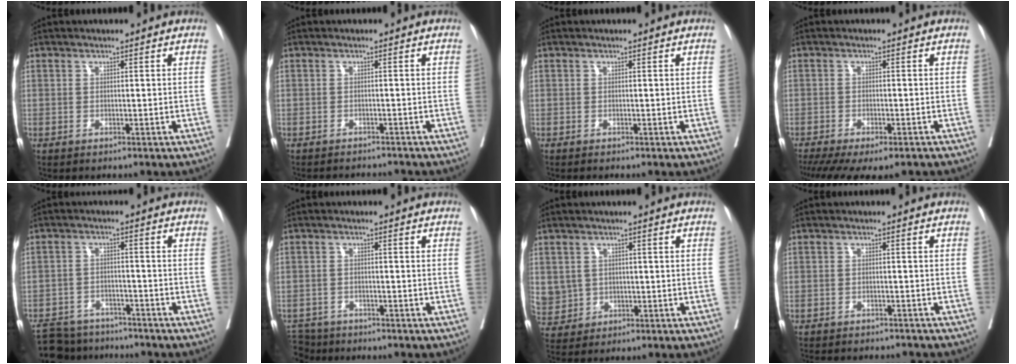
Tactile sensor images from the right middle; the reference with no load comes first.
{"total": 4.3, "force": [-4.2, 0.4, 0.4], "torque": [-0.001, -0.008, -0.056]}
{"total": 0.0}
{"total": 12.7, "force": [-10.1, 3.4, 6.8], "torque": [-0.140, -0.026, -0.142]}
{"total": 11.1, "force": [-10.1, 3.7, 2.3], "torque": [-0.044, 0.006, -0.149]}
{"total": 5.3, "force": [-4.8, 2.2, 0.1], "torque": [-0.003, -0.004, -0.084]}
{"total": 7.9, "force": [-0.3, 7.7, 1.7], "torque": [-0.064, 0.014, 0.014]}
{"total": 9.3, "force": [-8.7, 2.2, 2.6], "torque": [-0.042, -0.002, -0.107]}